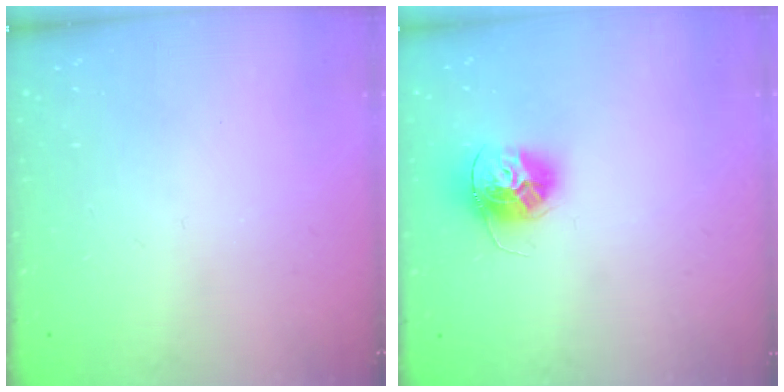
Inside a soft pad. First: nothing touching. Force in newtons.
{"total": 12.8, "press": 12.7, "slide": 1.3}